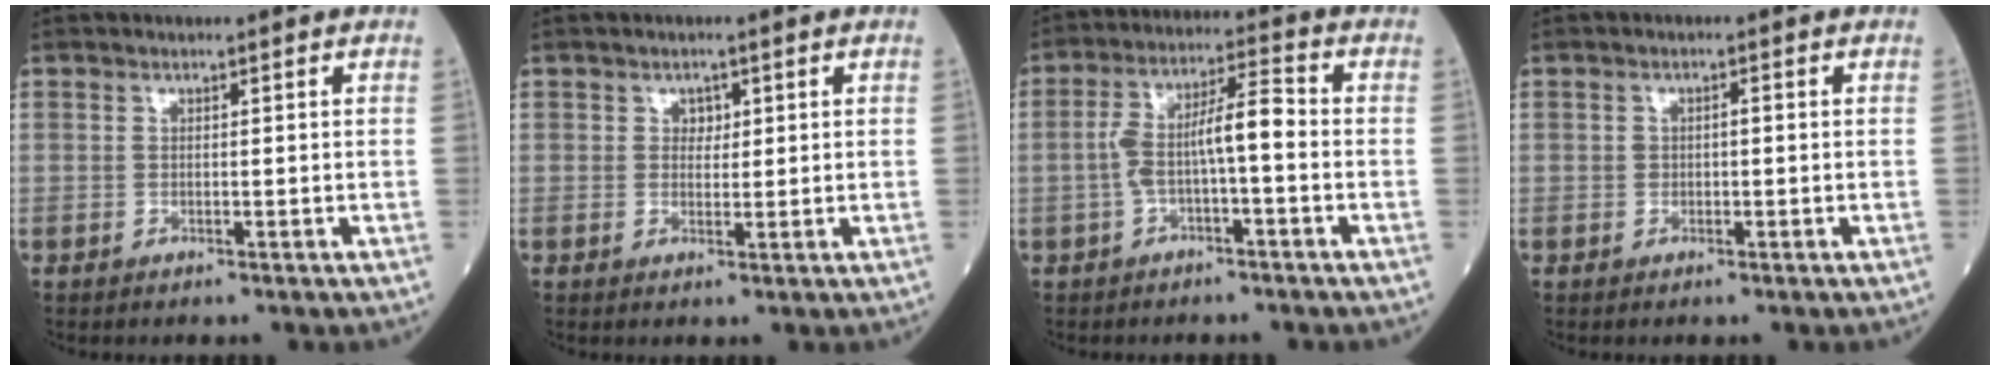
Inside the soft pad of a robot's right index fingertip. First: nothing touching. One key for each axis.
{"total": 1.6, "fx": 0.6, "fy": 1.2, "fz": 0.9, "tx": -0.006, "ty": -0.002, "tz": 0.007}
{"total": 7.5, "fx": -1.2, "fy": 1.3, "fz": 7.3, "tx": -0.139, "ty": 0.029, "tz": -0.024}
{"total": 1.1, "fx": 0.0, "fy": 0.7, "fz": 0.9, "tx": -0.016, "ty": 0.005, "tz": 0.000}